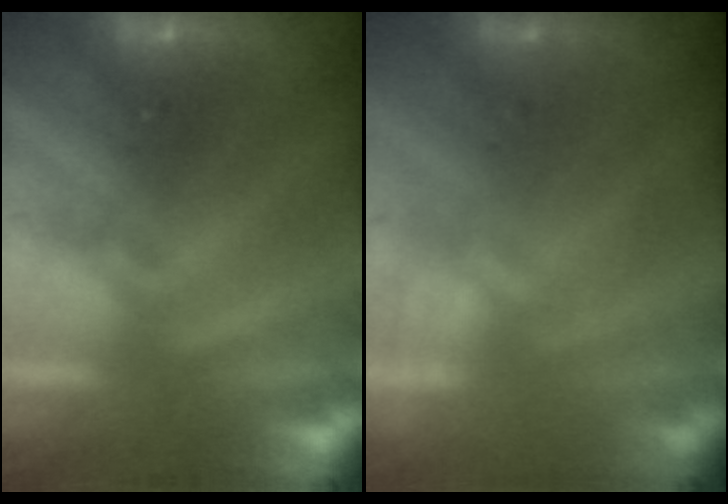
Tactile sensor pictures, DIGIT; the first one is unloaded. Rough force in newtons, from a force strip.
{"total": 1.9}